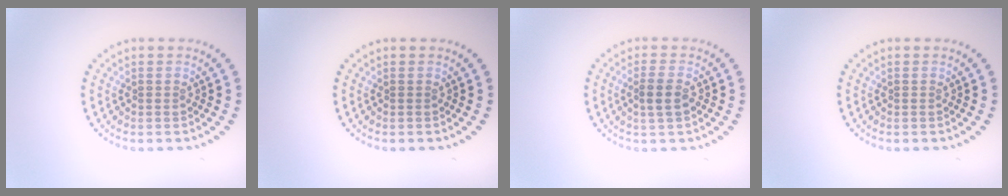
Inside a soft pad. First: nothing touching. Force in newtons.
{"total": 0.0}
{"total": 1.8, "press": 1.7, "slide": 0.6}
{"total": 0.0}